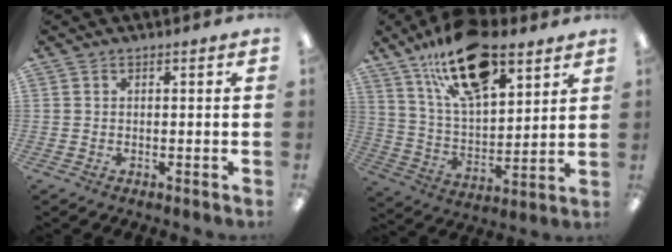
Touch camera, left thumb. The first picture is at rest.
{"total": 20.9, "force": [13.6, 9.0, 13.2], "torque": [-0.229, -0.058, 0.236]}